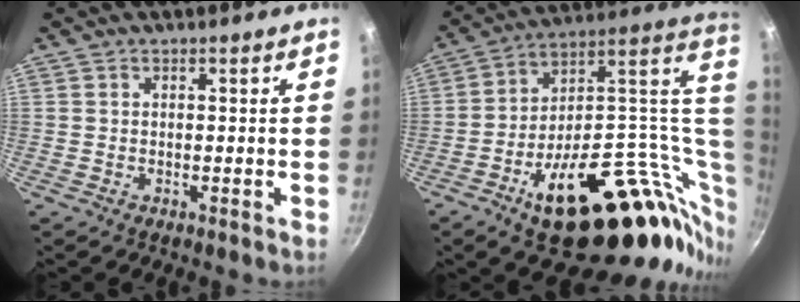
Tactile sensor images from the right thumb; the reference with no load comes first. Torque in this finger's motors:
{"motor_torque": [3.61, 1.40, 1.63, -1.14, 0.41]}